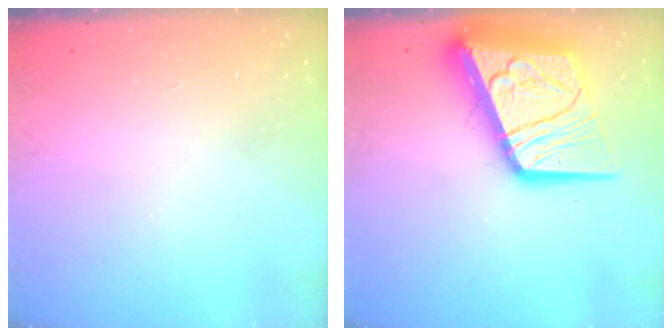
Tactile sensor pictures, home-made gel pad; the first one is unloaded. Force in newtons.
{"total": 23.4, "press": 23.2, "slide": 2.9}